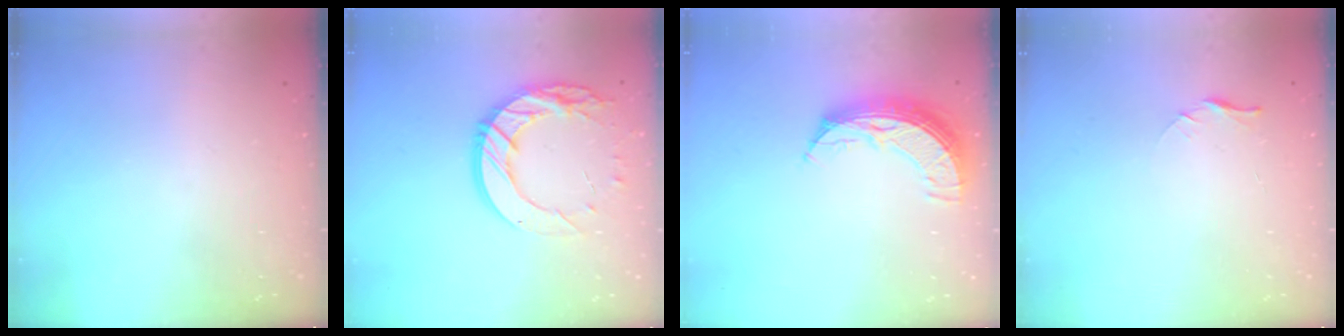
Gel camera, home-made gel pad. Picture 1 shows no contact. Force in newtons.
{"total": 16.8, "press": 16.8, "slide": 1.2}
{"total": 10.6, "press": 10.6, "slide": 1.0}
{"total": 4.5, "press": 4.4, "slide": 0.4}